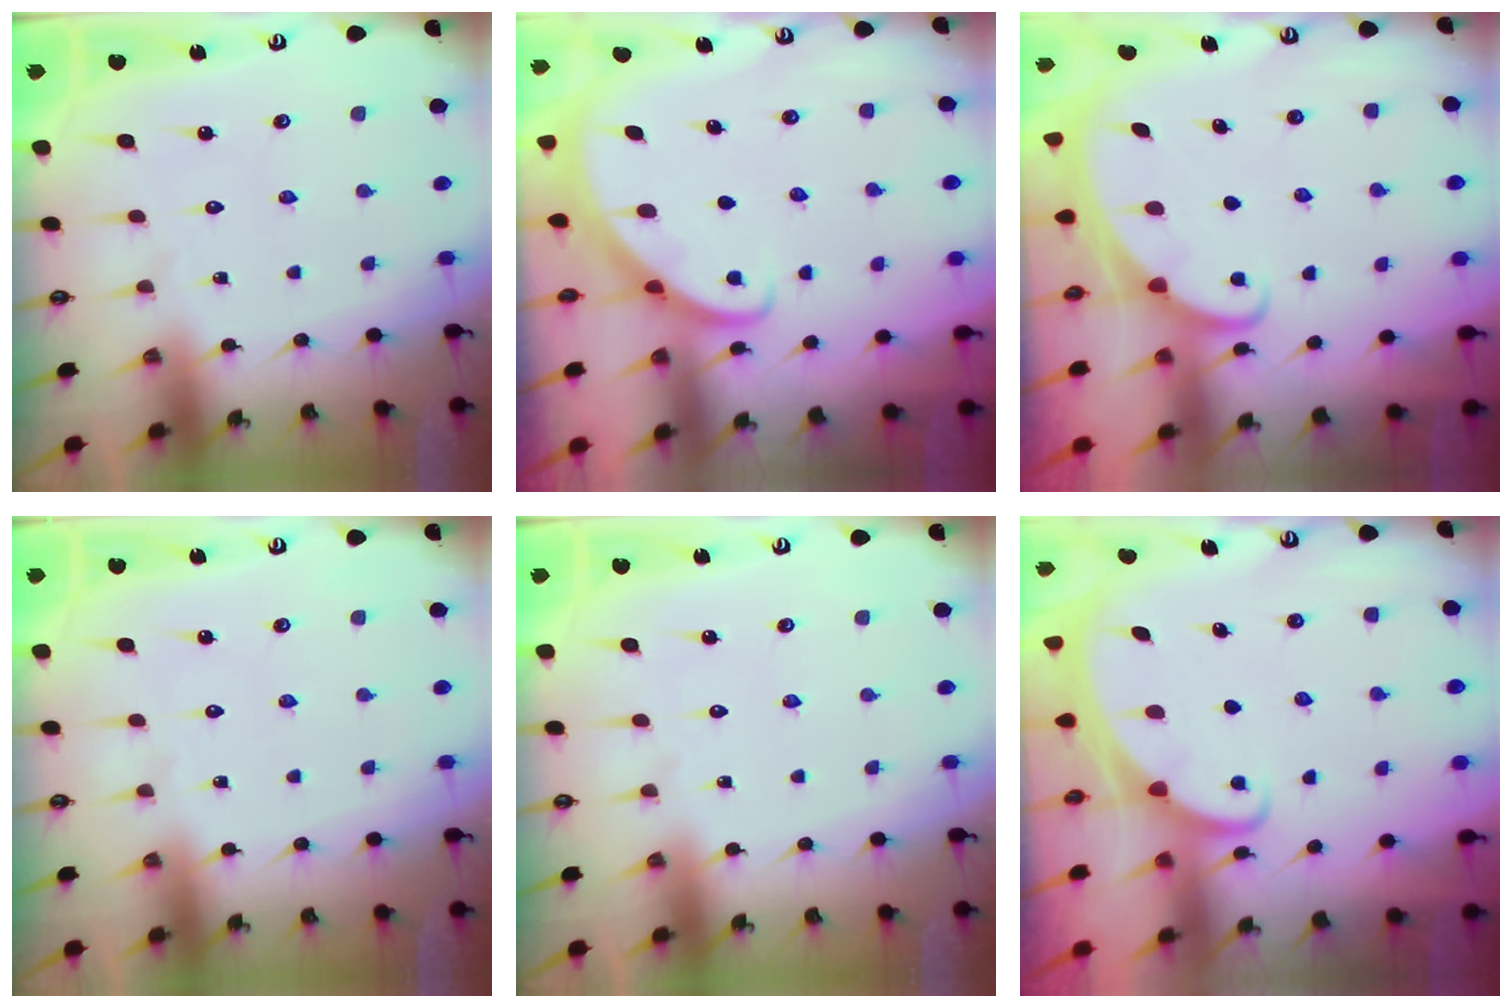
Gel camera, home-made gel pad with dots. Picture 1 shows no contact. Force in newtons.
{"total": 2.7, "press": 2.7, "slide": 0.2}
{"total": 2.1, "press": 2.1, "slide": 0.3}
{"total": 0.0}
{"total": 0.0}
{"total": 2.1, "press": 2.0, "slide": 0.3}